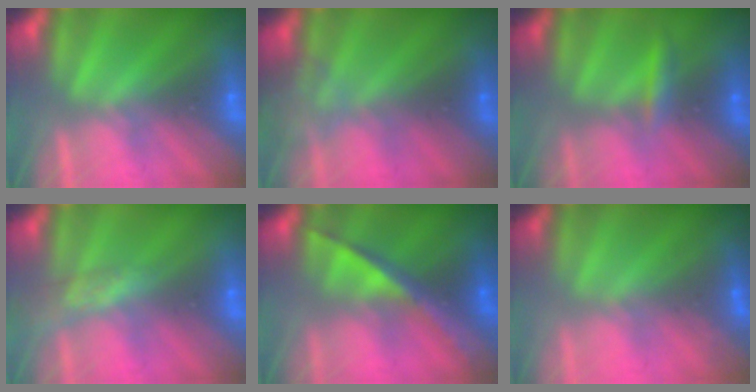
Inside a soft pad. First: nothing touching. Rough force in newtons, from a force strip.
{"total": 2.2}
{"total": 2.5}
{"total": 2.6}
{"total": 5.9}
{"total": 1.8}